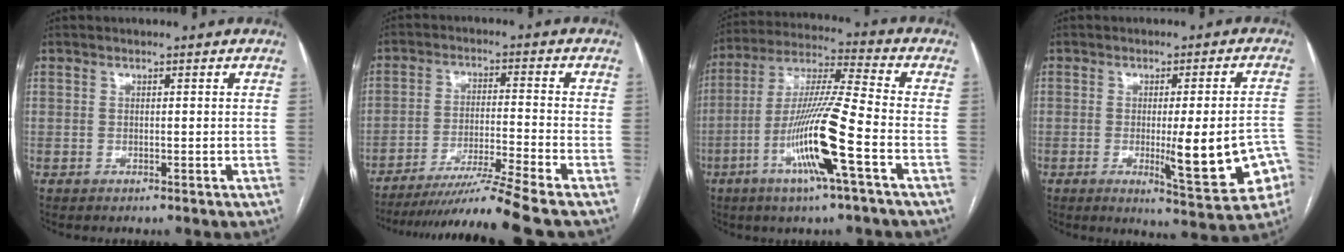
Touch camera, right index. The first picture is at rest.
{"total": 11.9, "force": [-10.0, -3.2, 5.6], "torque": [-0.087, -0.027, -0.170]}
{"total": 14.9, "force": [-5.5, -0.5, 13.9], "torque": [-0.277, -0.007, -0.107]}
{"total": 13.2, "force": [-3.7, 1.9, 12.6], "torque": [-0.139, 0.001, -0.037]}